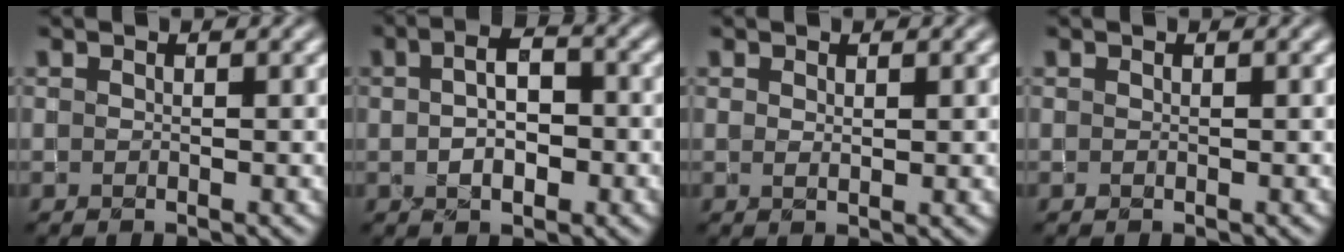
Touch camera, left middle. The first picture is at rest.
{"total": 3.9, "force": [0.0, 1.9, 3.4], "torque": [-0.051, 0.007, -0.001]}
{"total": 0.7, "force": [0.4, 0.1, 0.6], "torque": [-0.008, 0.000, 0.008]}
{"total": 0.0}